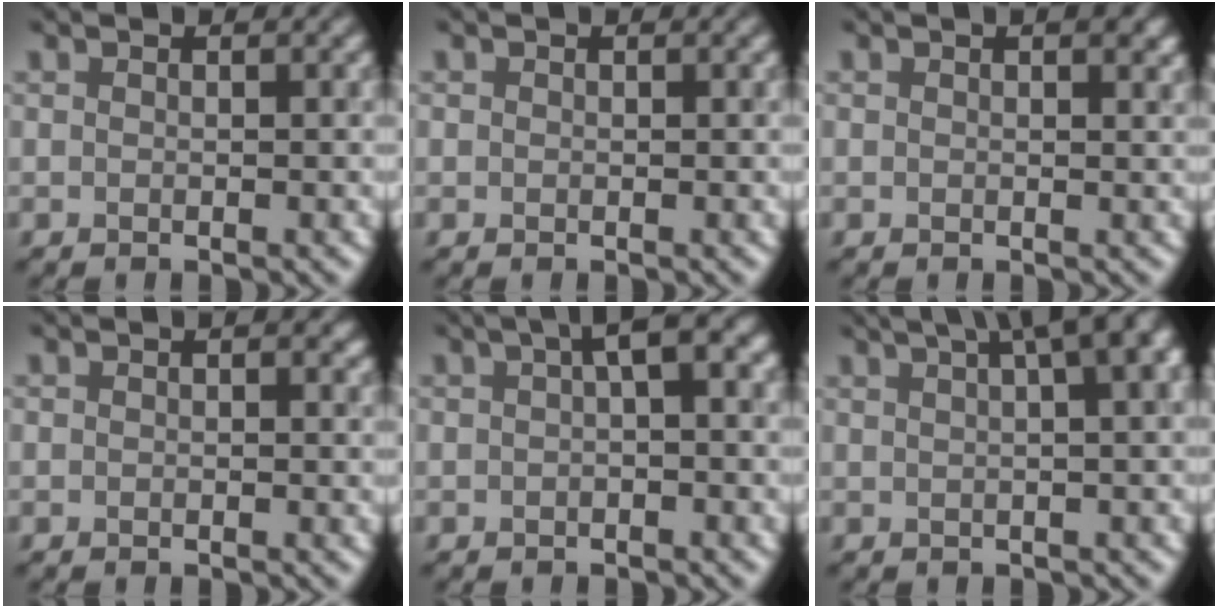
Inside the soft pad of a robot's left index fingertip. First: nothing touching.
{"total": 0.0}
{"total": 1.7, "force": [0.7, 0.9, 1.2], "torque": [-0.006, 0.005, 0.008]}
{"total": 1.3, "force": [0.4, 0.9, 0.8], "torque": [-0.001, 0.004, 0.003]}
{"total": 2.9, "force": [0.7, 0.9, 2.7], "torque": [-0.034, 0.017, 0.004]}
{"total": 10.5, "force": [4.7, 4.4, 8.3], "torque": [-0.079, 0.057, 0.048]}